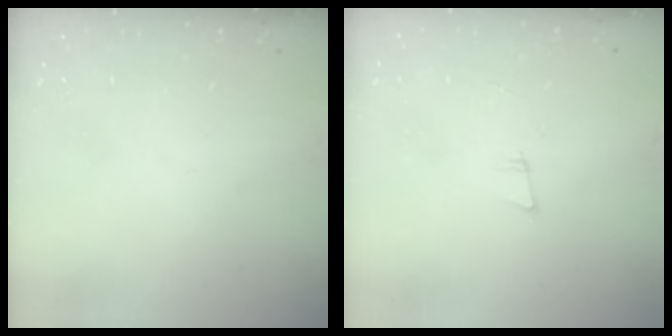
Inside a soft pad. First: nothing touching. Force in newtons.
{"total": 5.8, "press": 5.1, "slide": 2.8}